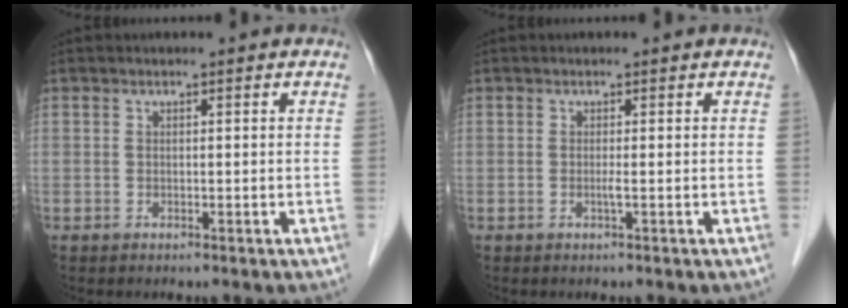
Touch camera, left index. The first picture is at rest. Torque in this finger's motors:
{"motor_torque": [0.04, 0.02, -0.01, 0.00]}